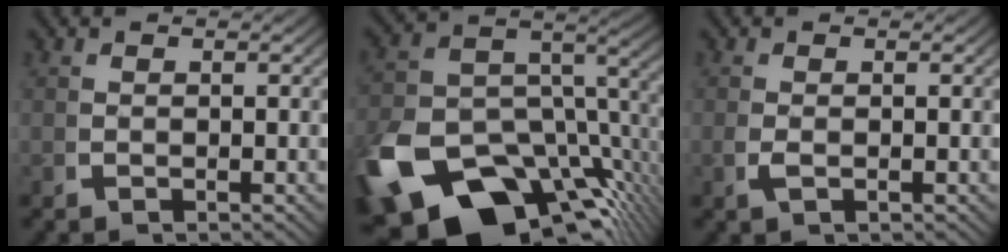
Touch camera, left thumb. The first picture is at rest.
{"total": 19.7, "force": [-9.3, 11.6, 12.9], "torque": [-0.221, -0.070, -0.119]}
{"total": 1.0, "force": [-0.2, 0.5, 0.9], "torque": [-0.027, -0.005, 0.002]}